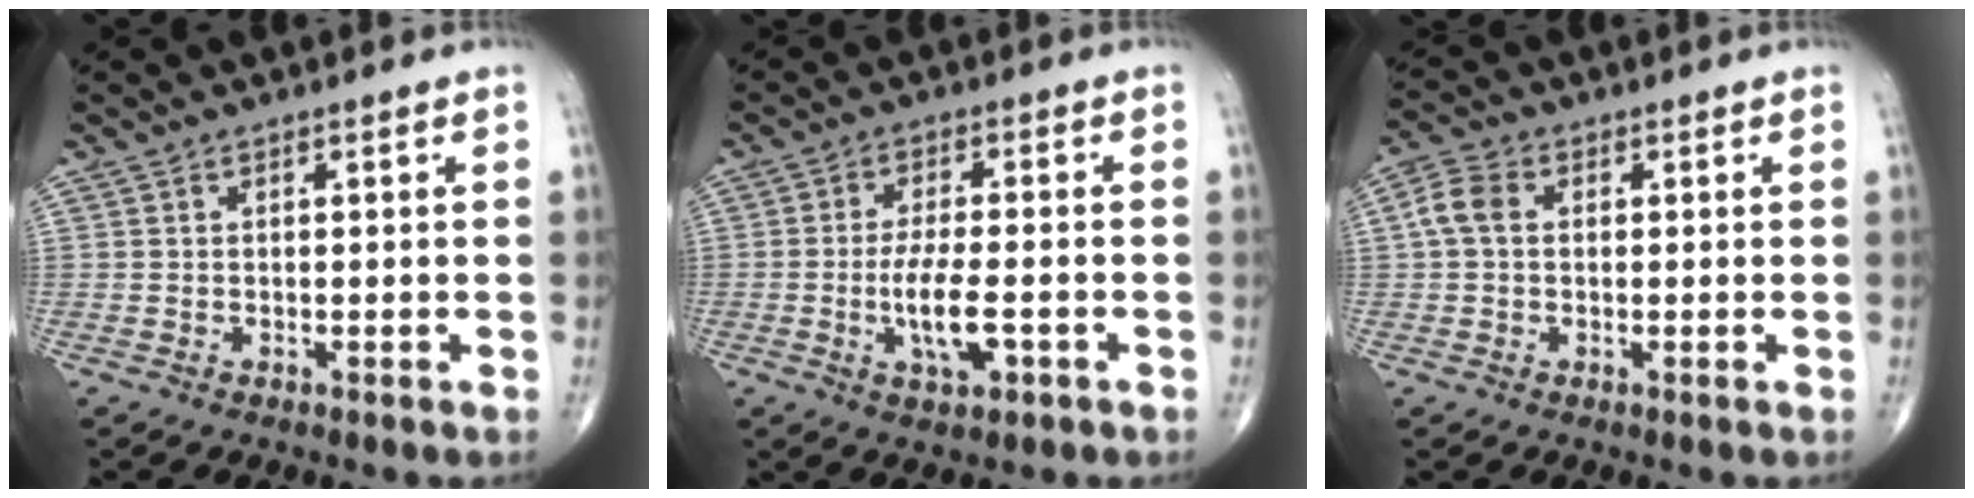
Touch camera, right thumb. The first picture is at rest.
{"total": 7.5, "force": [-2.1, 2.5, 6.7], "torque": [-0.127, 0.001, -0.036]}
{"total": 4.9, "force": [0.5, 3.5, 3.3], "torque": [-0.075, 0.015, 0.005]}